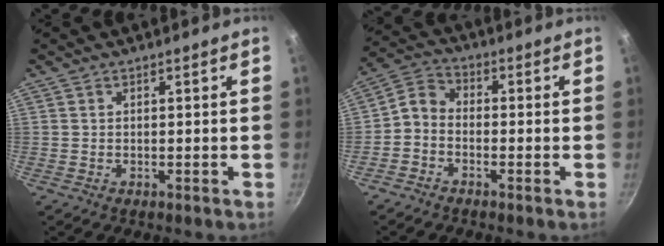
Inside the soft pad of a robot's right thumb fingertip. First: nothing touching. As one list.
[{"total": 4.8, "force": [-2.0, 3.4, 2.6], "torque": [-0.052, 0.037, -0.056]}]